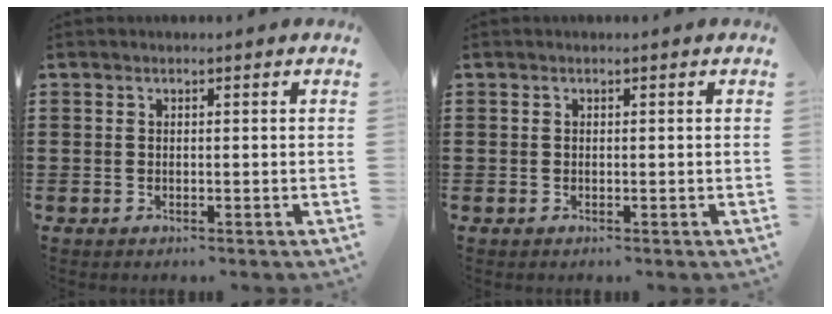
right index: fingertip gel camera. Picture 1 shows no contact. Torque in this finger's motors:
{"motor_torque": [0.12, -0.10, 0.03, 0.02]}